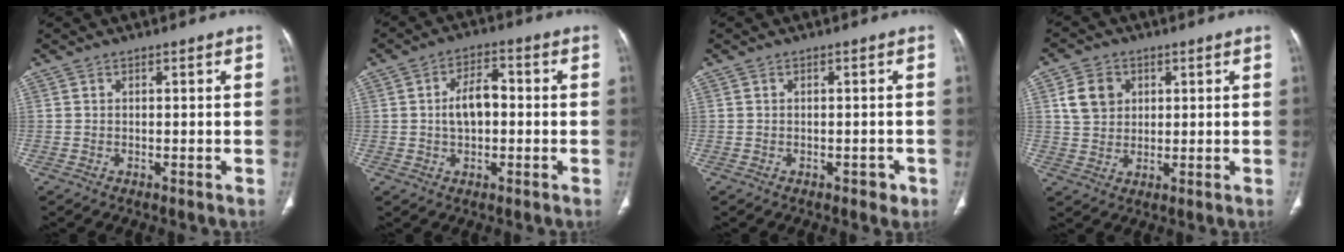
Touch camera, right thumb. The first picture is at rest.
{"total": 6.6, "force": [-0.1, 4.0, 5.3], "torque": [-0.083, 0.018, -0.007]}
{"total": 1.7, "force": [-0.9, 1.1, 1.0], "torque": [-0.004, 0.004, -0.008]}
{"total": 6.6, "force": [2.1, 5.4, 3.1], "torque": [-0.038, -0.004, 0.041]}